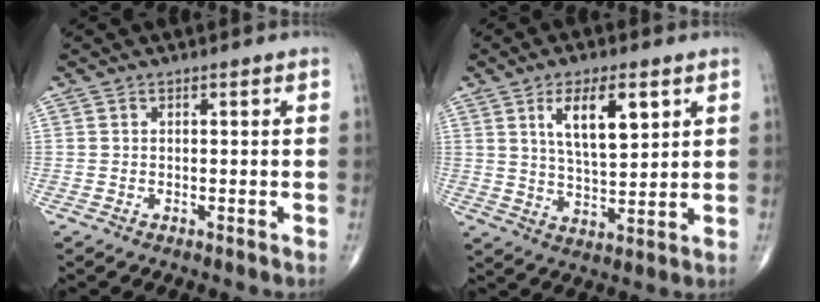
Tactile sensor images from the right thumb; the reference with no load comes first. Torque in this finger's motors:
{"motor_torque": [0.41, 2.24, 1.19, 0.49, 0.16]}